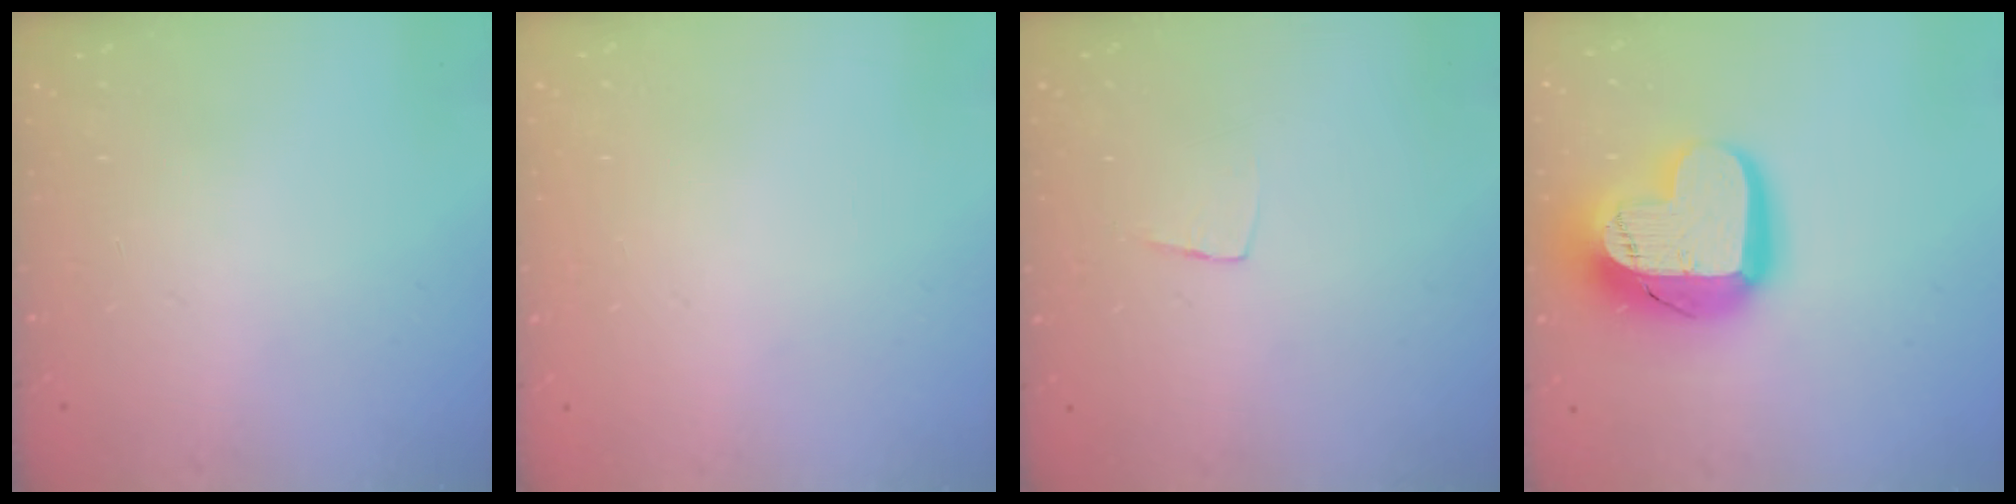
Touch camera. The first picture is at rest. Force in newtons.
{"total": 0.0}
{"total": 3.5, "press": 3.5, "slide": 0.2}
{"total": 18.9, "press": 18.8, "slide": 1.7}